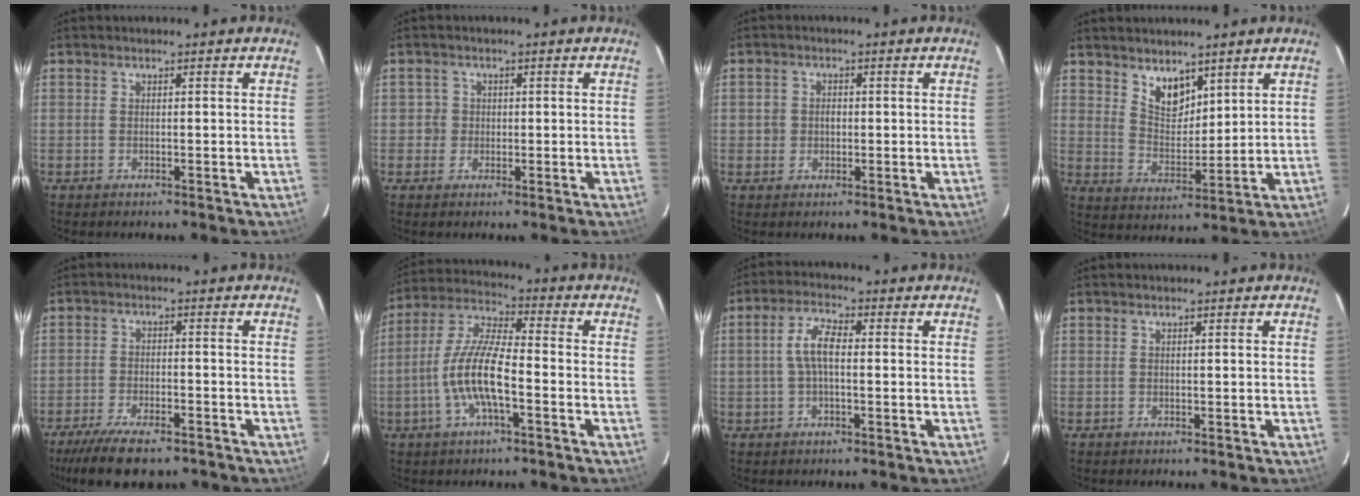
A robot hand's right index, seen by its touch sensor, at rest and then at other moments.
{"total": 2.3, "force": [-0.4, 2.3, -0.1], "torque": [0.007, 0.013, -0.006]}
{"total": 2.7, "force": [-0.4, 2.5, 0.7], "torque": [-0.012, 0.005, -0.010]}
{"total": 6.7, "force": [4.8, 3.5, 3.0], "torque": [-0.042, 0.000, 0.094]}
{"total": 12.7, "force": [-10.0, 3.7, 6.9], "torque": [-0.155, -0.031, -0.166]}
{"total": 11.3, "force": [-3.8, 2.8, 10.3], "torque": [-0.218, 0.003, -0.072]}
{"total": 5.2, "force": [-0.2, 2.0, 4.8], "torque": [-0.100, 0.014, -0.006]}
{"total": 0.0}